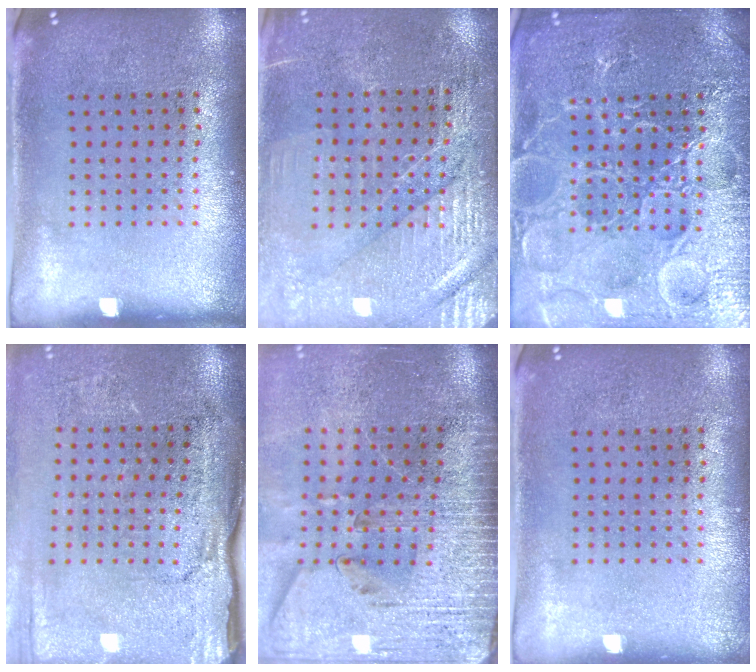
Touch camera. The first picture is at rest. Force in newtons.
{"total": 3.1, "press": 3.0, "slide": 0.6}
{"total": 7.4, "press": 7.3, "slide": 1.0}
{"total": 4.2, "press": 3.6, "slide": 2.2}
{"total": 3.7, "press": 3.2, "slide": 1.9}
{"total": 0.0}